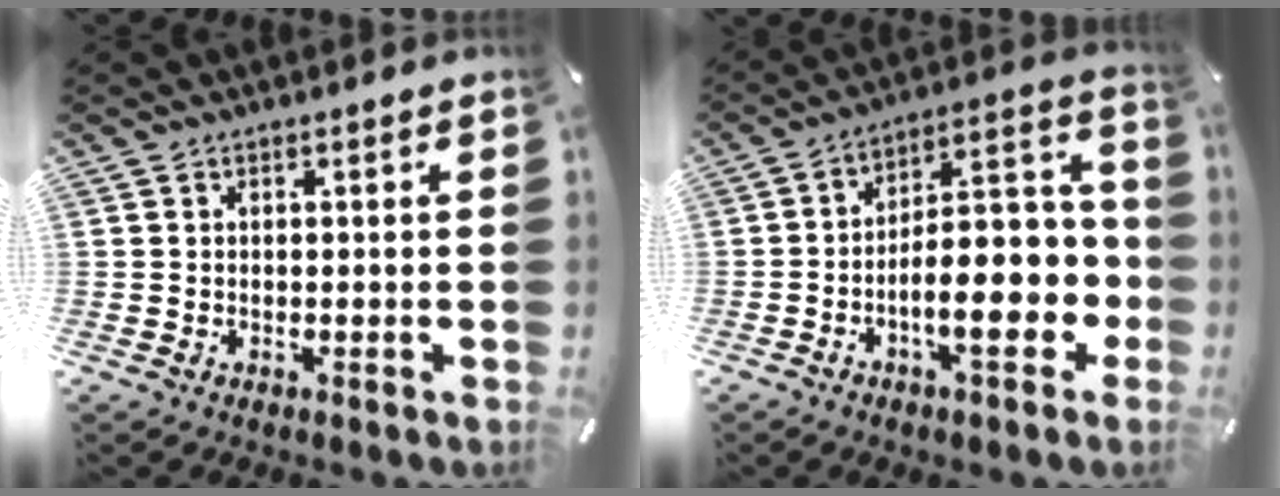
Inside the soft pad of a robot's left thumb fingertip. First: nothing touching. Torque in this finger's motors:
{"motor_torque": [0.90, 4.11, 0.96, 0.66, 0.18]}